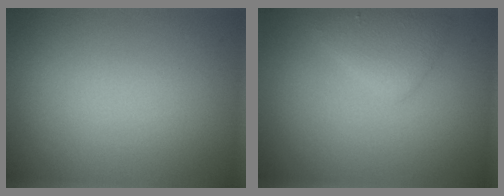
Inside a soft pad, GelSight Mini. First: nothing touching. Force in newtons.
{"total": 2.5, "press": 2.5, "slide": 0.1}